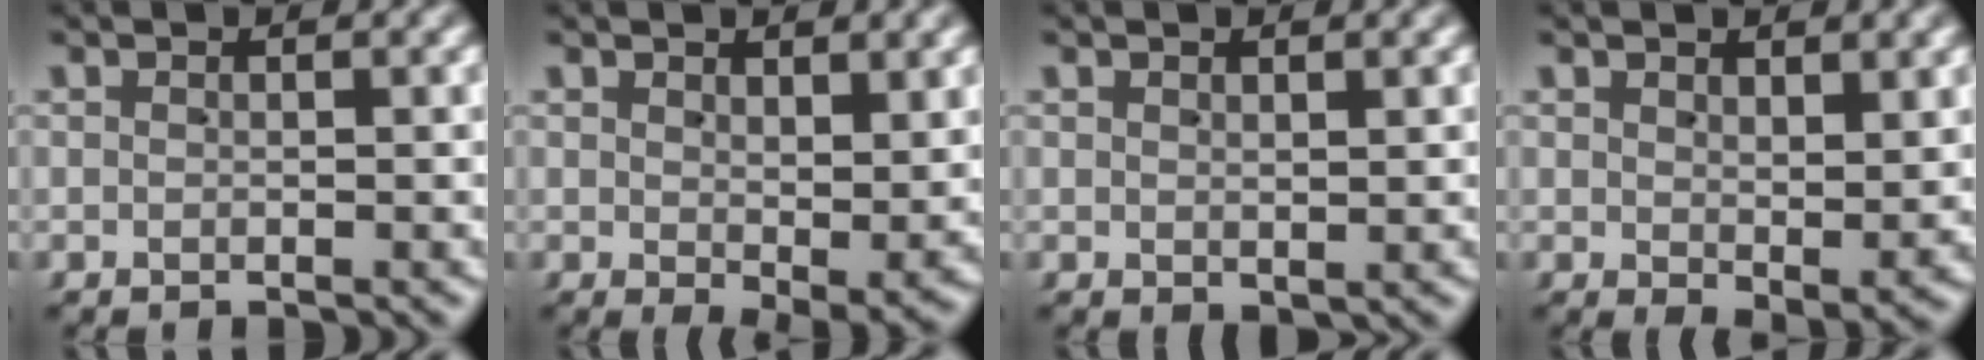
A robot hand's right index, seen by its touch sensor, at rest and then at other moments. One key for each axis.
{"total": 2.8, "fx": 0.2, "fy": 1.2, "fz": 2.5, "tx": -0.028, "ty": -0.020, "tz": 0.015}
{"total": 0.9, "fx": 0.5, "fy": 0.5, "fz": 0.6, "tx": -0.007, "ty": -0.004, "tz": 0.014}
{"total": 2.4, "fx": 0.3, "fy": 1.1, "fz": 2.1, "tx": -0.025, "ty": -0.016, "tz": 0.017}